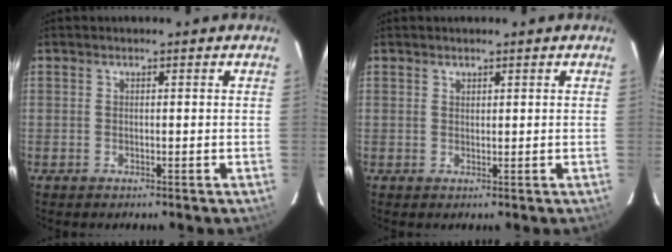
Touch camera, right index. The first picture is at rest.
{"total": 0.8, "force": [0.7, 0.4, 0.1], "torque": [-0.001, 0.001, 0.012]}